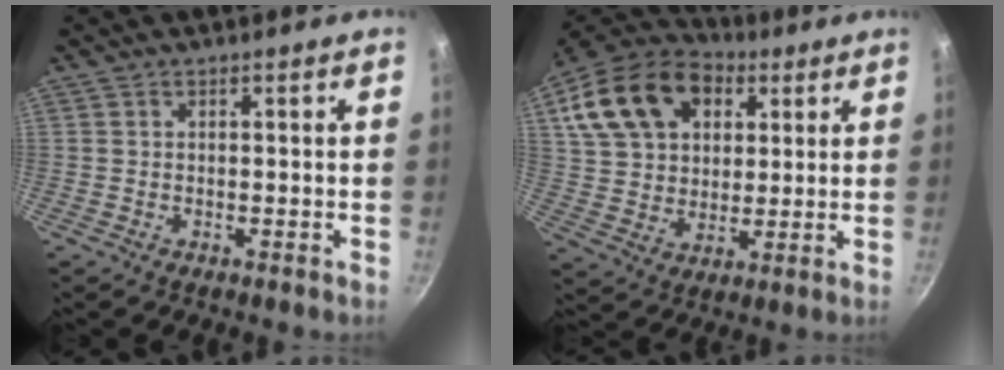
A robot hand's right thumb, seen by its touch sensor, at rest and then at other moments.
{"total": 20.3, "force": [7.6, 13.7, 13.0], "torque": [-0.220, 0.008, 0.130]}